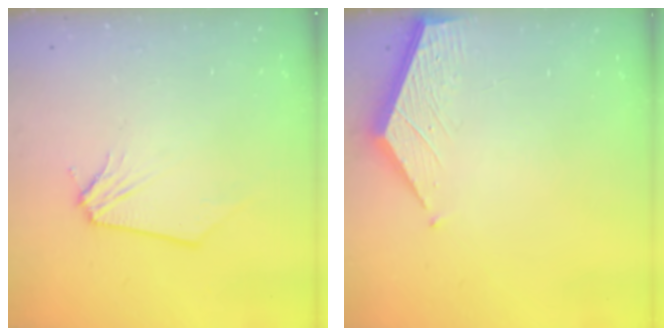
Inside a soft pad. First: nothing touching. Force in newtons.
{"total": 3.4, "press": 3.4, "slide": 0.3}